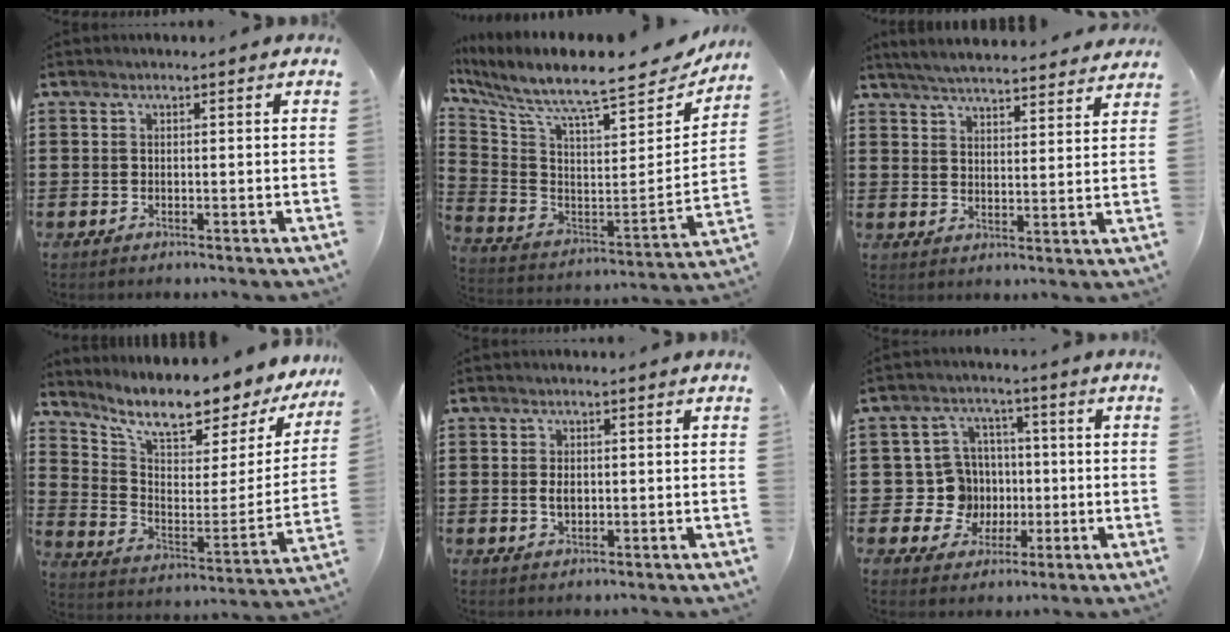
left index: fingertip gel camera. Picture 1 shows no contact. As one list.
[{"total": 9.0, "force": [7.8, 1.0, 4.4], "torque": [-0.114, -0.072, 0.127]}, {"total": 5.0, "force": [4.9, -0.1, 1.0], "torque": [-0.038, -0.024, 0.087]}, {"total": 9.1, "force": [7.8, 1.3, 4.5], "torque": [-0.100, -0.075, 0.124]}, {"total": 2.1, "force": [0.1, 1.1, 1.8], "torque": [-0.038, 0.004, 0.001]}, {"total": 8.5, "force": [0.0, 8.2, 2.2], "torque": [-0.082, 0.011, 0.008]}]